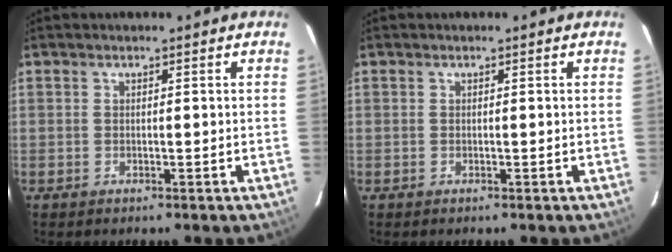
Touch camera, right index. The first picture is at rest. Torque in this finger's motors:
{"motor_torque": [0.00, 0.00, 0.02, 0.00]}